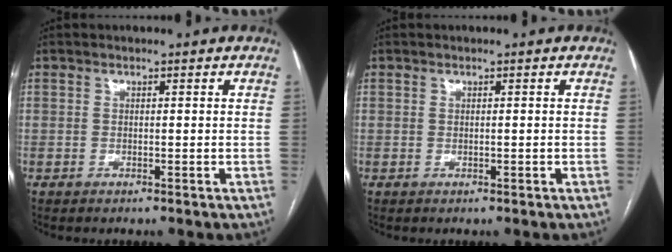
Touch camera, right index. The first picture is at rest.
{"total": 0.0}